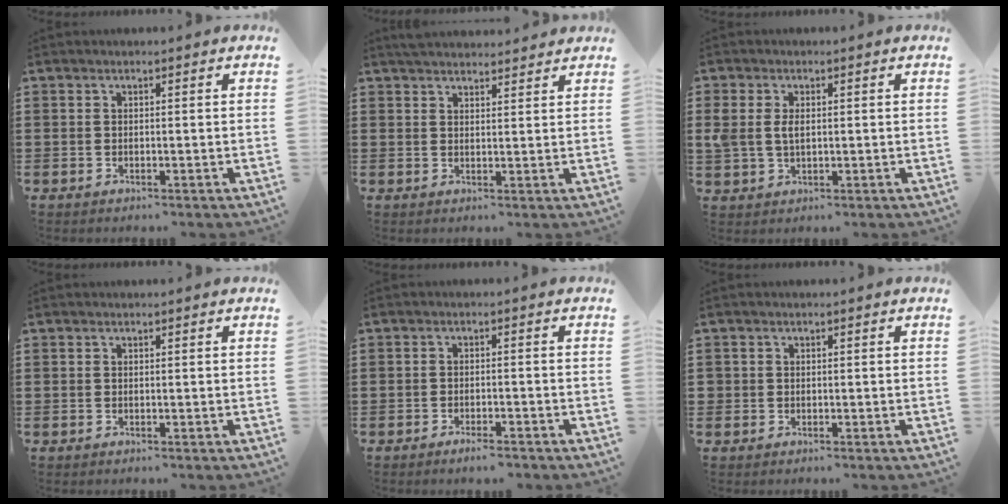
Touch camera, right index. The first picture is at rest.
{"total": 2.3, "force": [2.3, 0.0, 0.0], "torque": [-0.006, -0.002, 0.046]}
{"total": 3.3, "force": [0.4, 2.0, 2.6], "torque": [-0.070, 0.003, 0.003]}
{"total": 0.0}
{"total": 2.0, "force": [-1.8, 0.0, 0.9], "torque": [-0.018, -0.002, -0.033]}
{"total": 0.8, "force": [0.0, 0.8, 0.1], "torque": [-0.003, 0.004, -0.001]}